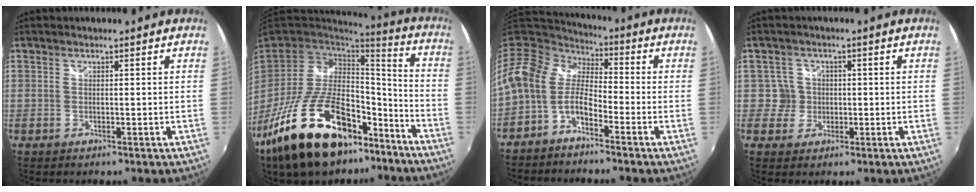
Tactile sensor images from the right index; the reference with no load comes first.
{"total": 27.2, "force": [-16.9, 13.4, 16.5], "torque": [-0.321, 0.002, -0.257]}
{"total": 12.5, "force": [-4.2, 7.6, 9.0], "torque": [-0.195, 0.007, -0.093]}
{"total": 3.4, "force": [-0.2, 3.4, -0.1], "torque": [0.011, 0.014, -0.003]}